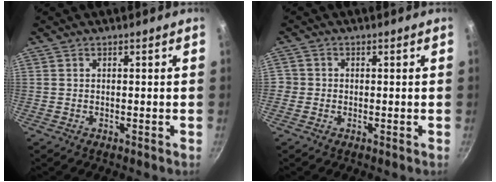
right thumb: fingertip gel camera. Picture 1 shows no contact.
{"total": 1.7, "force": [-0.6, 1.6, 0.3], "torque": [0.001, 0.007, -0.012]}